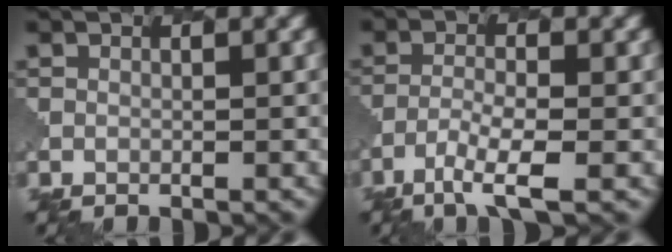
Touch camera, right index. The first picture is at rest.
{"total": 3.6, "force": [-2.0, 0.5, 2.9], "torque": [-0.060, -0.002, -0.047]}